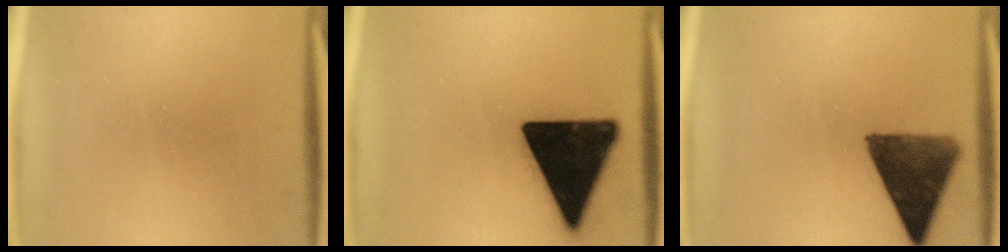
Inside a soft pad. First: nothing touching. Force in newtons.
{"total": 19.0}
{"total": 11.3}